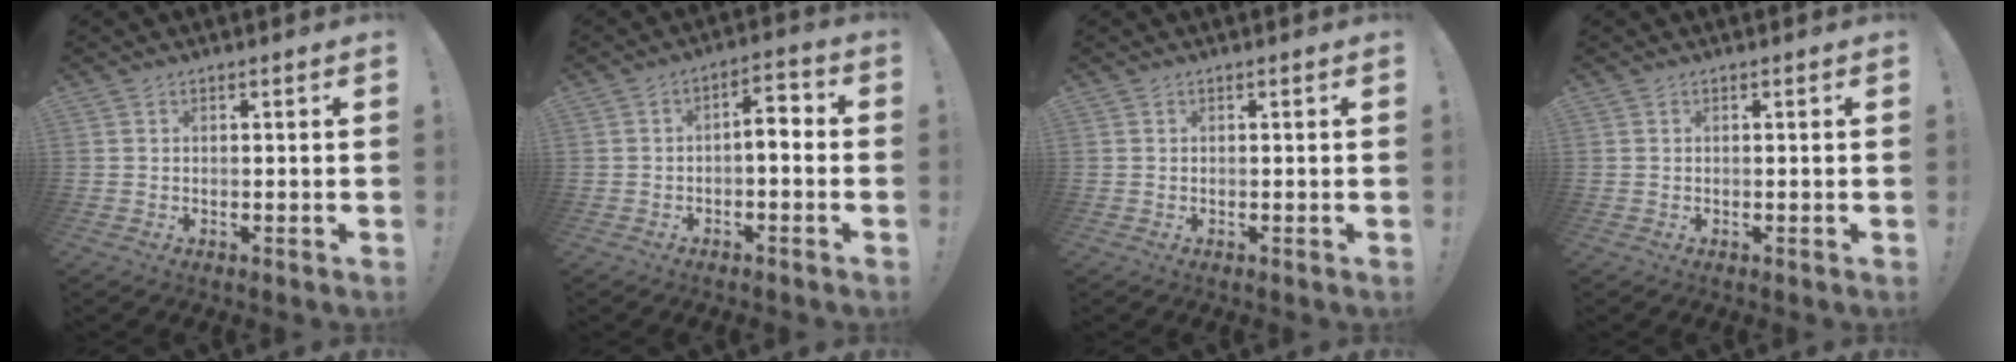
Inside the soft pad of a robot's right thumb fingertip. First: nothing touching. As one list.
[{"total": 5.2, "force": [-1.1, 2.2, 4.6], "torque": [-0.069, 0.004, -0.025]}, {"total": 0.0}, {"total": 0.0}]